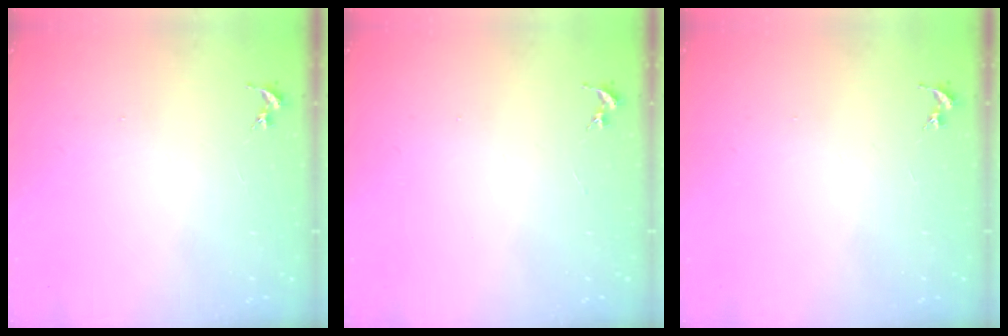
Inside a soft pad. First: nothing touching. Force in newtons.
{"total": 0.0}
{"total": 0.0}